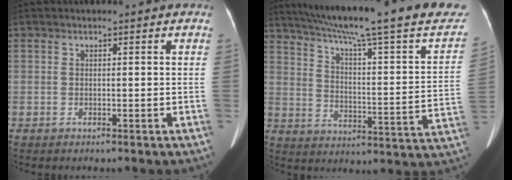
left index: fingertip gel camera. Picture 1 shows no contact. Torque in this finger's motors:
{"motor_torque": [0.77, -1.37, 0.29, 0.16]}